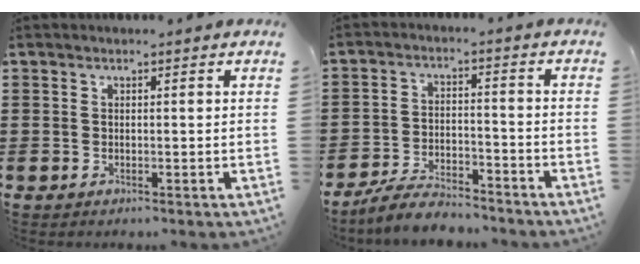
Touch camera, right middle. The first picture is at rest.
{"total": 6.2, "force": [-5.8, 0.9, 1.8], "torque": [-0.040, 0.006, -0.115]}